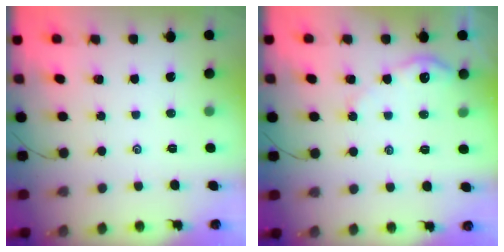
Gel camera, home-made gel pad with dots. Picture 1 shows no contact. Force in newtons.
{"total": 4.6, "press": 4.6, "slide": 0.4}